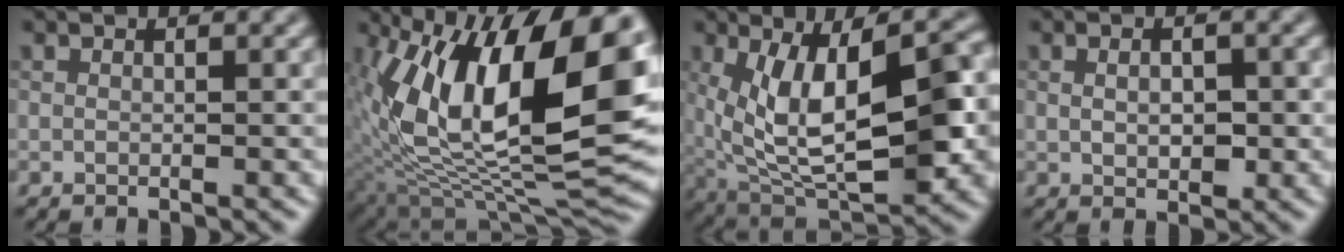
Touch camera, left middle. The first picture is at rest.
{"total": 17.7, "force": [4.1, 8.4, 15.0], "torque": [-0.250, 0.004, 0.082]}
{"total": 11.9, "force": [0.5, 5.5, 10.6], "torque": [-0.174, -0.006, 0.017]}
{"total": 2.2, "force": [-0.3, 1.1, 1.9], "torque": [-0.040, -0.001, 0.010]}